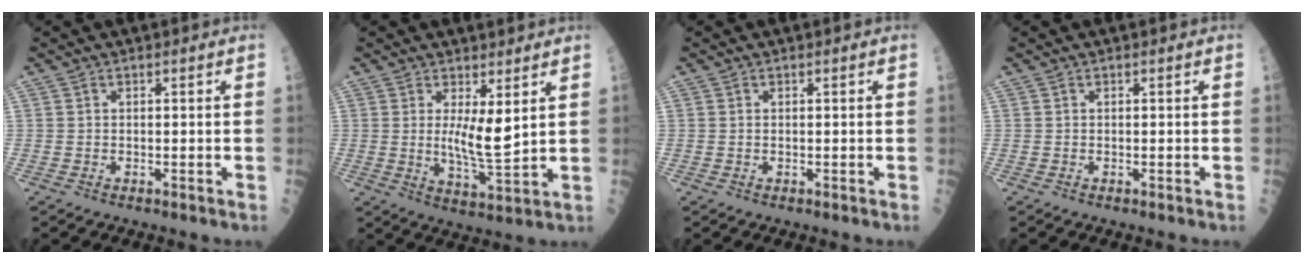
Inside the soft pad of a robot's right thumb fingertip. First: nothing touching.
{"total": 6.4, "force": [2.0, 1.3, 6.0], "torque": [-0.107, -0.029, 0.043]}
{"total": 0.0}
{"total": 0.0}